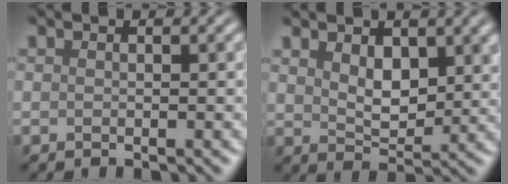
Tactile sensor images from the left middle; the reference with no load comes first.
{"total": 3.6, "force": [1.8, 2.0, 2.4], "torque": [-0.050, -0.001, 0.044]}